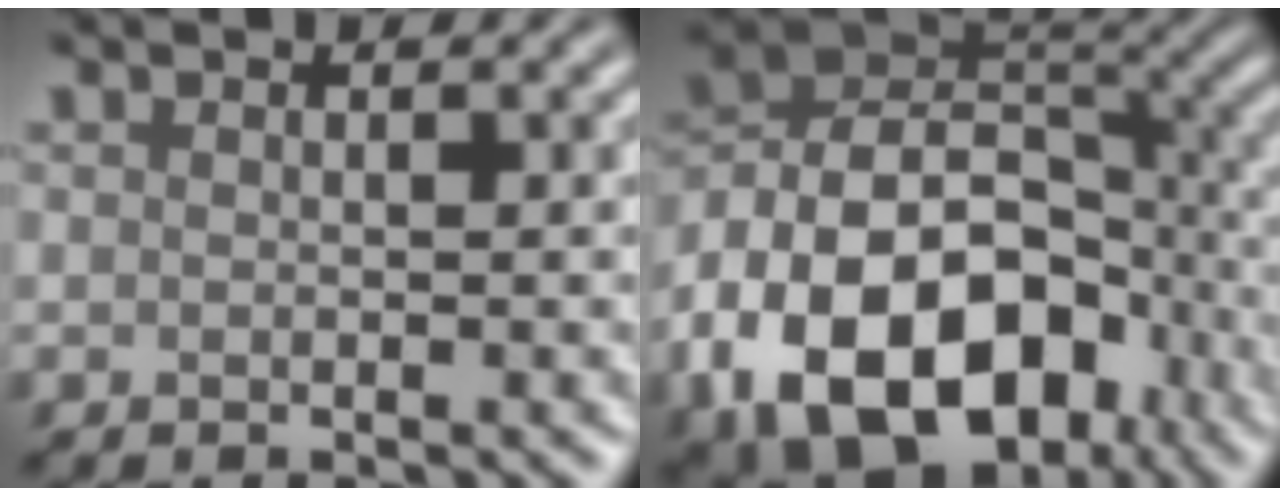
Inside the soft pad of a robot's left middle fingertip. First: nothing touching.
{"total": 15.9, "force": [-6.9, 10.6, 9.6], "torque": [-0.178, -0.005, -0.122]}